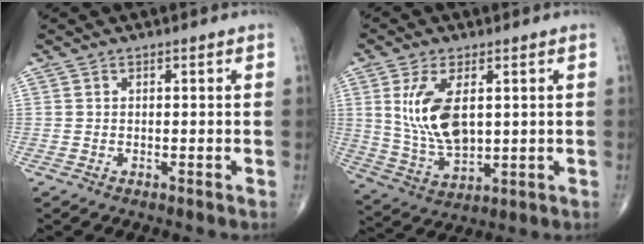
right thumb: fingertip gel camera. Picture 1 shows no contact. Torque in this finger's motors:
{"motor_torque": [-0.53, 1.09, 1.14, 0.29, 0.12]}